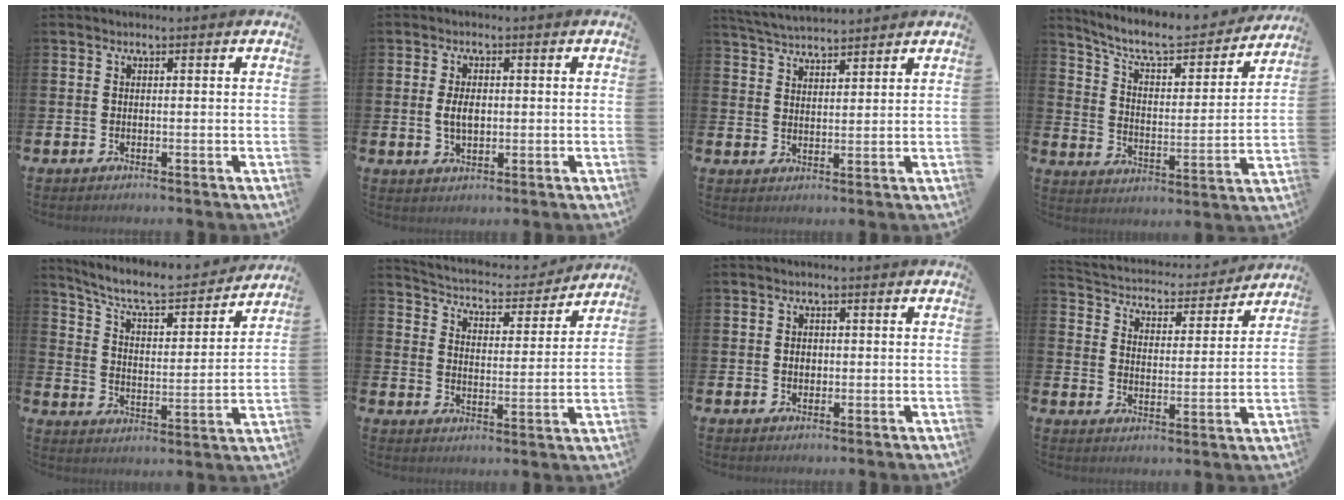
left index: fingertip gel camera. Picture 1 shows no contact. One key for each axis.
{"total": 3.6, "fx": 0.2, "fy": 2.1, "fz": 2.9, "tx": -0.036, "ty": 0.000, "tz": -0.002}
{"total": 4.2, "fx": 4.2, "fy": 0.2, "fz": 0.4, "tx": -0.025, "ty": -0.021, "tz": 0.077}
{"total": 8.1, "fx": 7.3, "fy": 2.0, "fz": 2.9, "tx": -0.086, "ty": -0.053, "tz": 0.123}
{"total": 7.6, "fx": 6.8, "fy": 1.5, "fz": 2.8, "tx": -0.081, "ty": -0.049, "tz": 0.113}
{"total": 5.0, "fx": 4.9, "fy": 1.2, "fz": 0.5, "tx": -0.033, "ty": -0.047, "tz": 0.078}
{"total": 1.6, "fx": 0.1, "fy": 1.3, "fz": 0.9, "tx": -0.005, "ty": 0.003, "tz": -0.004}
{"total": 4.6, "fx": 4.4, "fy": 1.2, "fz": 0.2, "tx": -0.036, "ty": -0.042, "tz": 0.070}